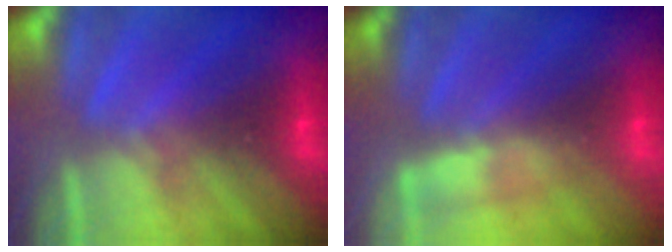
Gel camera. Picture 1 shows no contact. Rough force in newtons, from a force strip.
{"total": 3.0}